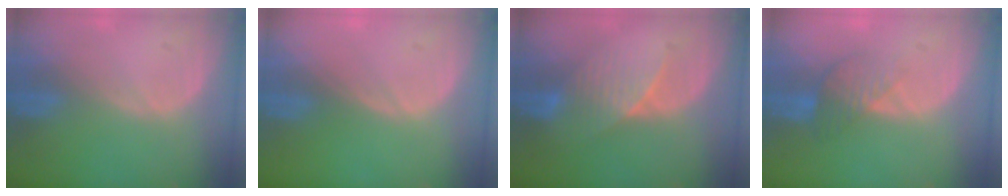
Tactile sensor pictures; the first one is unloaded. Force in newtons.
{"total": 0.0}
{"total": 5.2, "press": 5.1, "slide": 1.3}
{"total": 4.5, "press": 3.9, "slide": 2.3}